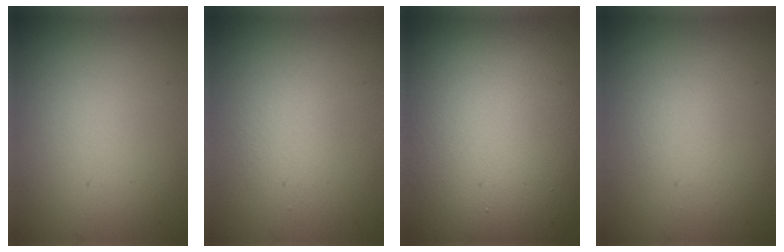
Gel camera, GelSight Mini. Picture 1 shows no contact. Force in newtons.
{"total": 1.4, "press": 1.4, "slide": 0.1}
{"total": 20.5, "press": 20.4, "slide": 1.5}
{"total": 1.0, "press": 0.9, "slide": 0.1}